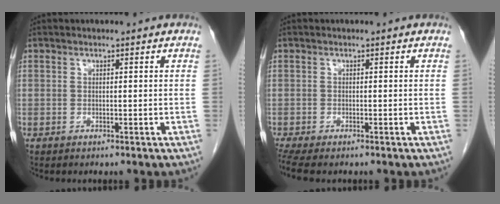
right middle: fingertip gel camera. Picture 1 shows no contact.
{"total": 4.7, "force": [-3.8, 1.2, 2.6], "torque": [-0.049, -0.012, -0.063]}